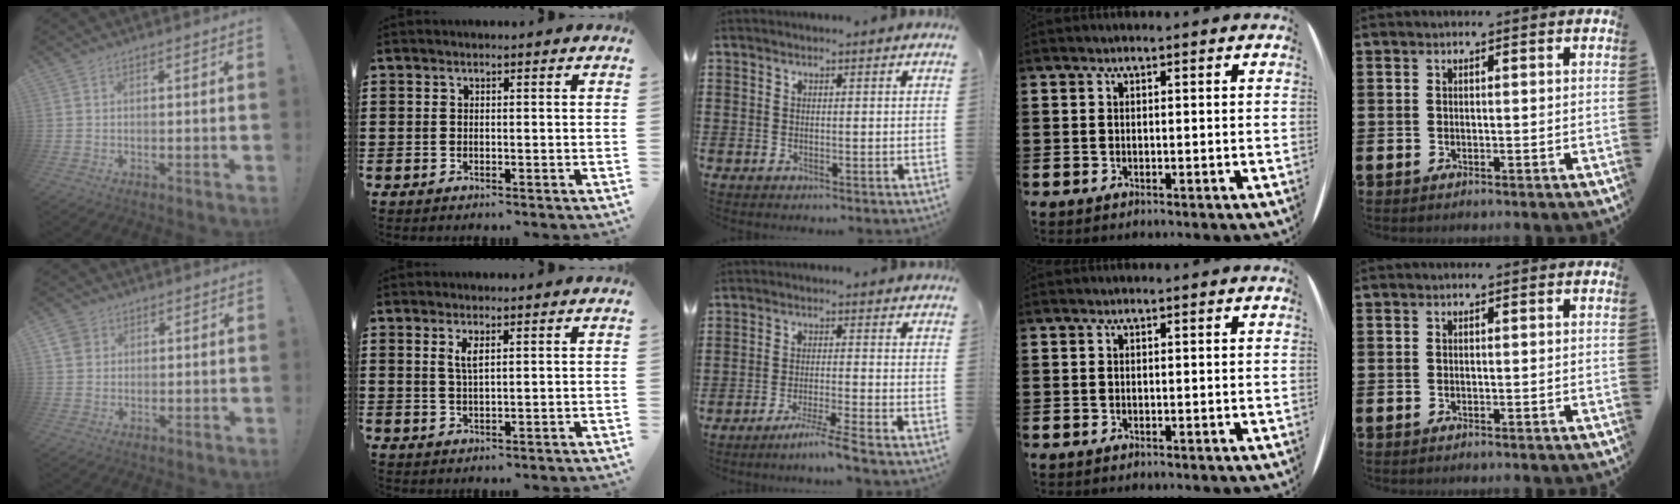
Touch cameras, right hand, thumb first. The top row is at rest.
{"thumb": {"total": 4.1, "force": [1.9, 3.5, 1.2], "torque": [-0.019, -0.002, 0.036]}, "index": {"total": 2.5, "force": [1.2, 0.8, 2.1], "torque": [-0.045, 0.004, 0.019]}, "middle": {"total": 4.0, "force": [-3.3, -0.9, 2.1], "torque": [-0.031, -0.010, -0.059]}}